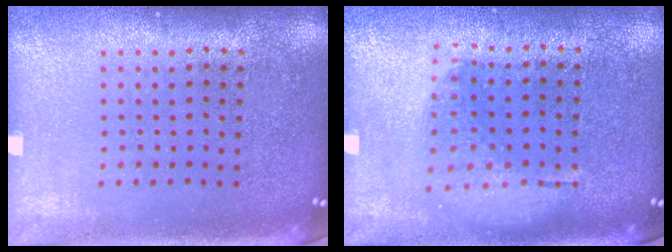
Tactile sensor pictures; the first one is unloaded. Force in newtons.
{"total": 1.3, "press": 1.1, "slide": 0.5}